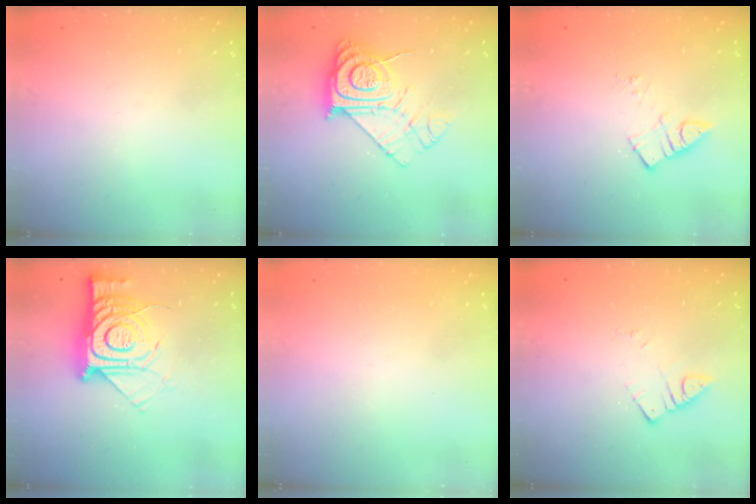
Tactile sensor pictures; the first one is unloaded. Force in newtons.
{"total": 15.1, "press": 15.0, "slide": 1.6}
{"total": 5.0, "press": 5.0, "slide": 0.4}
{"total": 16.7, "press": 16.6, "slide": 1.8}
{"total": 1.6, "press": 1.6, "slide": 0.1}
{"total": 2.8, "press": 2.7, "slide": 0.3}